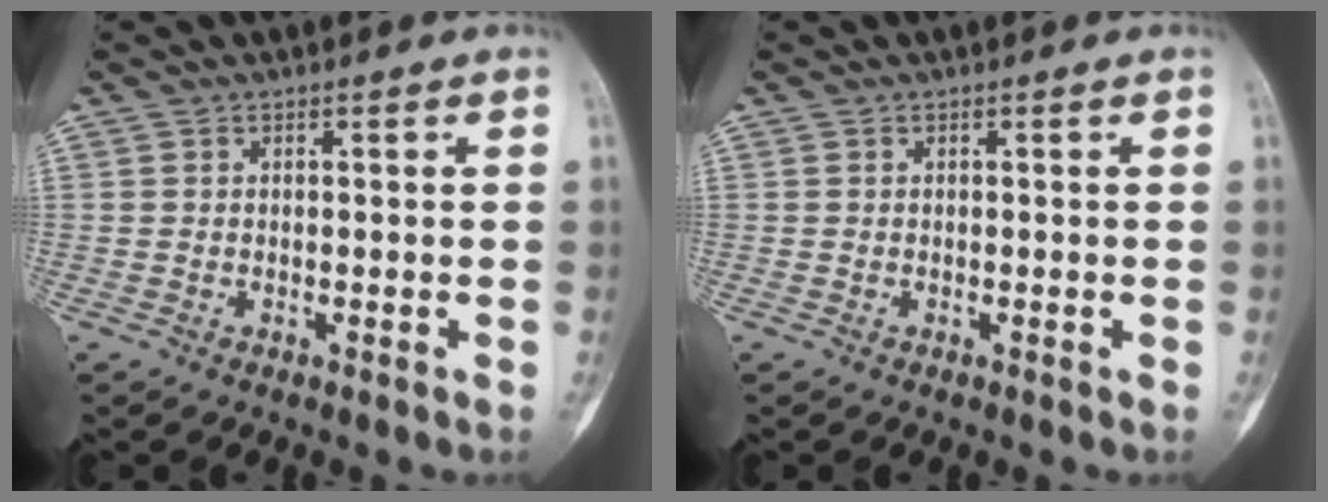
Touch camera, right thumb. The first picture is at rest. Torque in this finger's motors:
{"motor_torque": [0.01, 0.01, 0.02, -0.02, 0.00]}